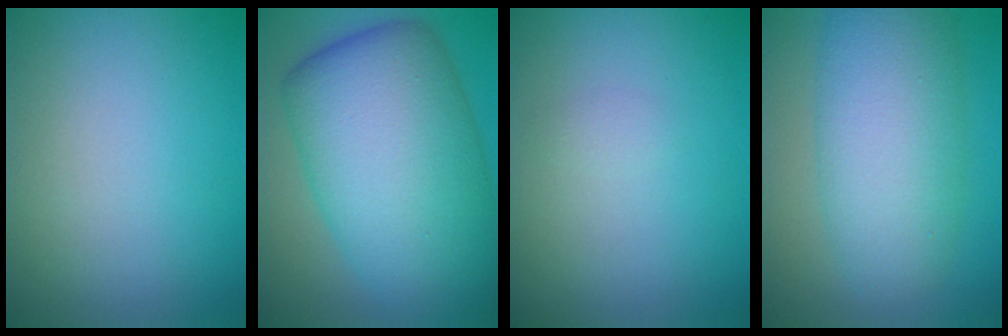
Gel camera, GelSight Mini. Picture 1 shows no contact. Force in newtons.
{"total": 13.5, "press": 13.5, "slide": 0.2}
{"total": 0.7, "press": 0.7, "slide": 0.0}
{"total": 7.7, "press": 7.7, "slide": 0.3}